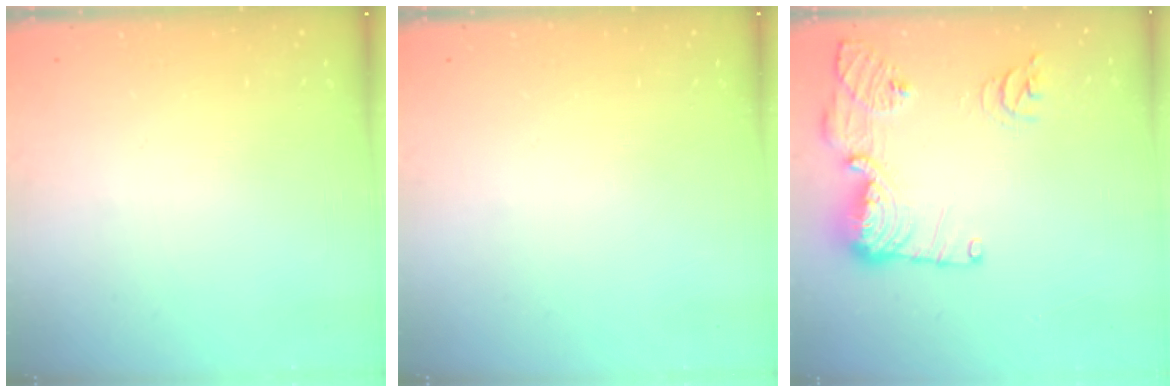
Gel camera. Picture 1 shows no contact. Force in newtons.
{"total": 0.0}
{"total": 15.8, "press": 15.7, "slide": 1.8}